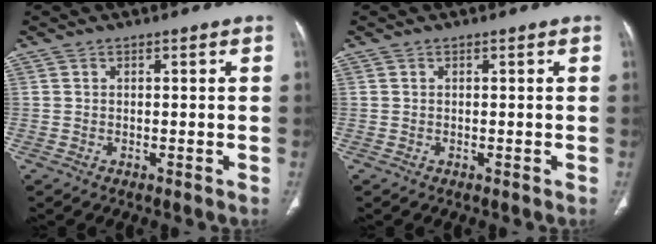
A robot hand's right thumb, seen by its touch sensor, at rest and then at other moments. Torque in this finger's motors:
{"motor_torque": [0.00, 0.00, -0.06, 0.03, 0.00]}